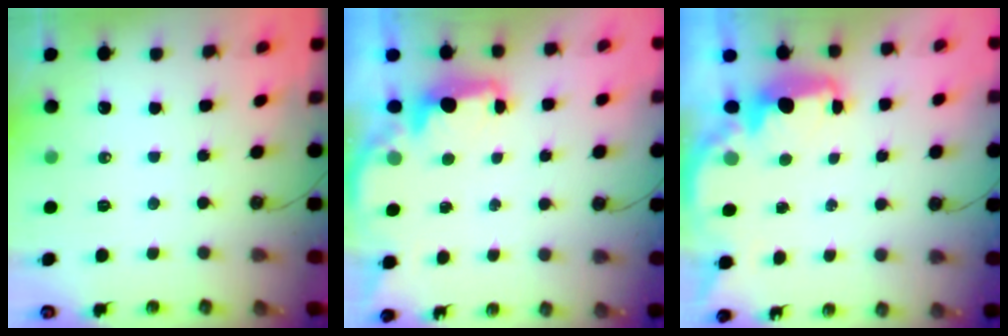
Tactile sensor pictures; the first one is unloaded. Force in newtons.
{"total": 2.3, "press": 2.2, "slide": 0.8}
{"total": 3.9, "press": 3.9, "slide": 0.6}